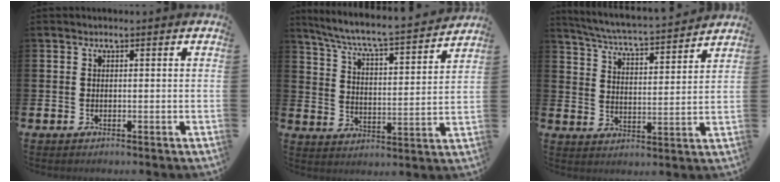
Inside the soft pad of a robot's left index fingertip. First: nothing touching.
{"total": 6.7, "force": [6.3, 0.2, 2.3], "torque": [-0.077, -0.052, 0.102]}
{"total": 5.4, "force": [5.2, 0.0, 1.3], "torque": [-0.046, -0.045, 0.086]}